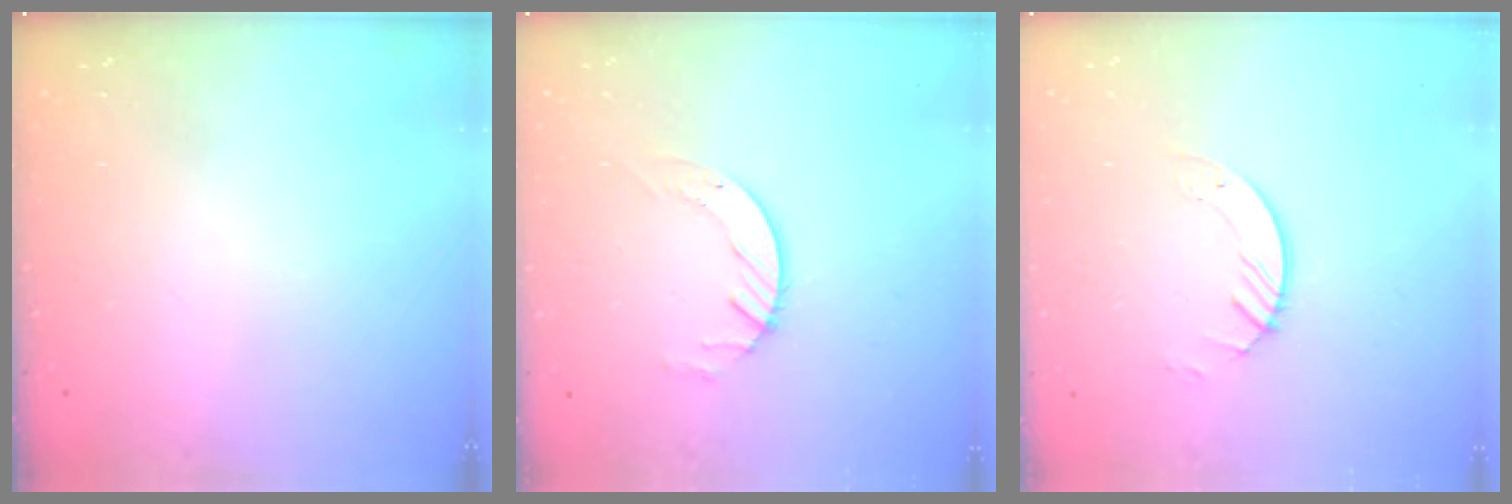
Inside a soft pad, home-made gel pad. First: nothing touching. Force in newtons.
{"total": 4.2, "press": 4.1, "slide": 0.5}
{"total": 2.6, "press": 2.6, "slide": 0.3}